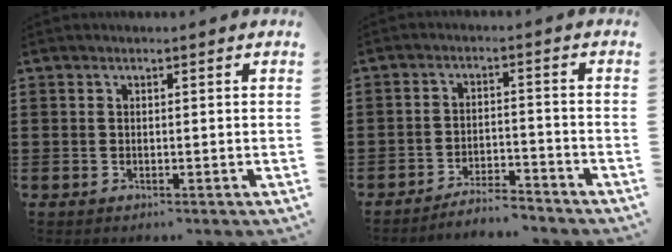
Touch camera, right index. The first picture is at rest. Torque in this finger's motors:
{"motor_torque": [-0.15, 0.15, 0.01, 0.00]}